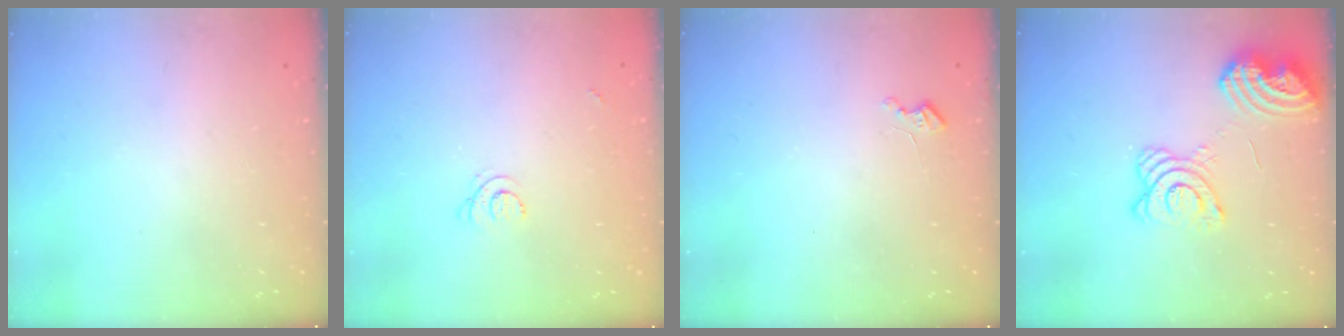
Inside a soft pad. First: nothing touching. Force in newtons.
{"total": 3.3, "press": 3.3, "slide": 0.5}
{"total": 2.6, "press": 2.6, "slide": 0.3}
{"total": 15.1, "press": 15.0, "slide": 1.8}